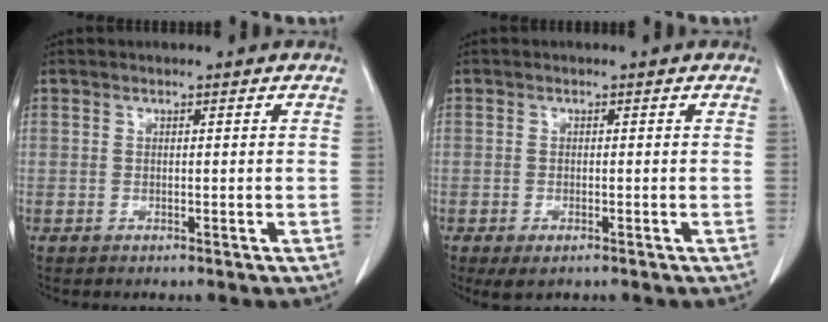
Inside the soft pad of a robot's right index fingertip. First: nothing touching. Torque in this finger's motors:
{"motor_torque": [0.32, -0.27, 0.08, 0.01]}